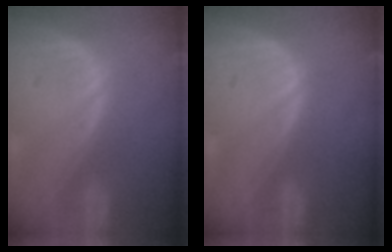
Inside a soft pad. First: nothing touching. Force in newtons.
{"total": 0.0}